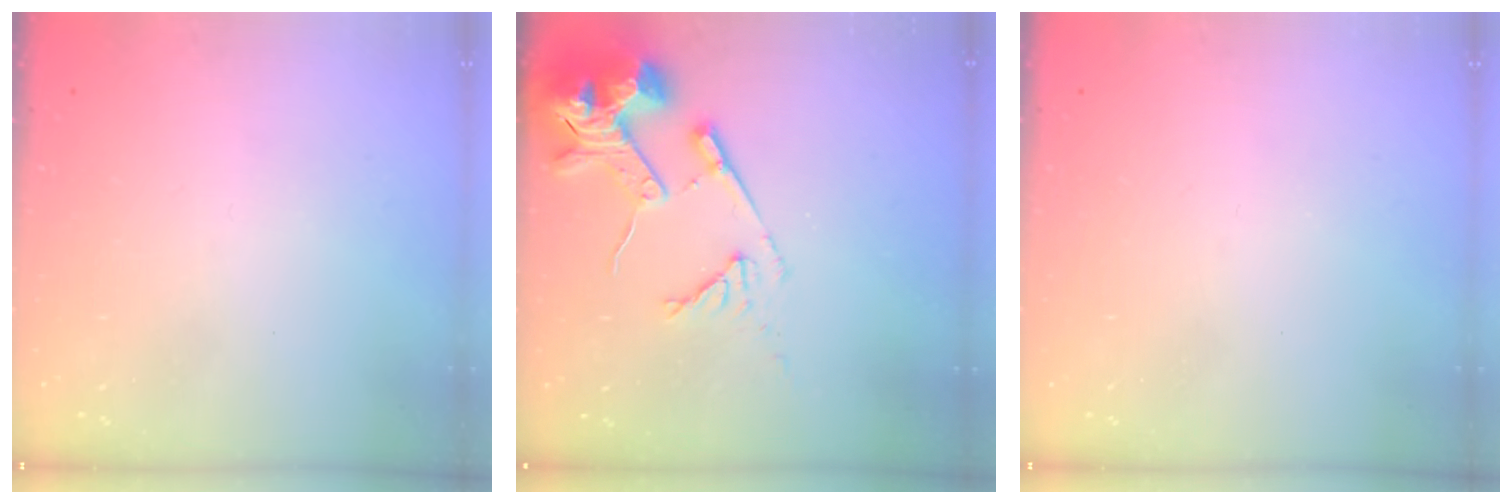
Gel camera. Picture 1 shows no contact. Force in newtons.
{"total": 14.8, "press": 14.7, "slide": 1.8}
{"total": 0.0}